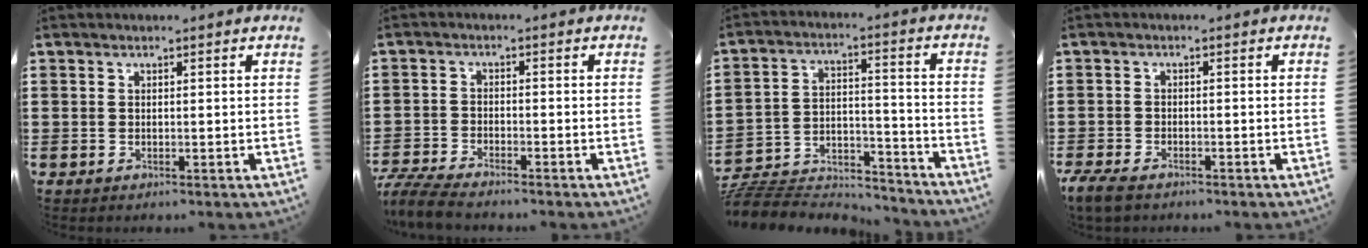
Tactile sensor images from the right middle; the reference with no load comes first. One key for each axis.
{"total": 4.5, "fx": -4.3, "fy": 0.3, "fz": 1.4, "tx": -0.051, "ty": -0.013, "tz": -0.091}
{"total": 7.4, "fx": -7.1, "fy": 1.7, "fz": 1.2, "tx": -0.021, "ty": 0.015, "tz": -0.143}
{"total": 2.5, "fx": -2.0, "fy": 0.8, "fz": 1.3, "tx": -0.046, "ty": -0.004, "tz": -0.044}